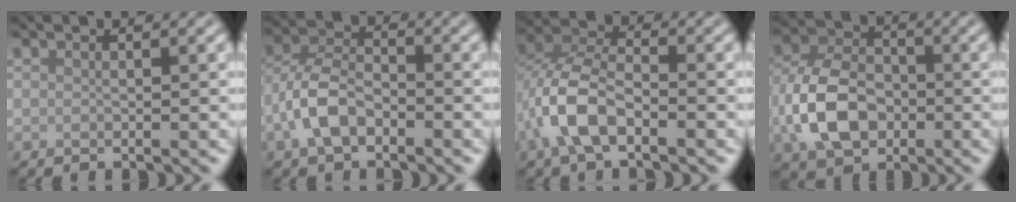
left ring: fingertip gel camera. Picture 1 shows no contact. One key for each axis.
{"total": 4.4, "fx": -2.0, "fy": 2.5, "fz": 3.1, "tx": -0.062, "ty": 0.009, "tz": -0.050}
{"total": 5.5, "fx": -2.2, "fy": 2.8, "fz": 4.2, "tx": -0.089, "ty": 0.007, "tz": -0.053}
{"total": 7.1, "fx": -1.7, "fy": 4.9, "fz": 4.9, "tx": -0.103, "ty": 0.005, "tz": -0.041}